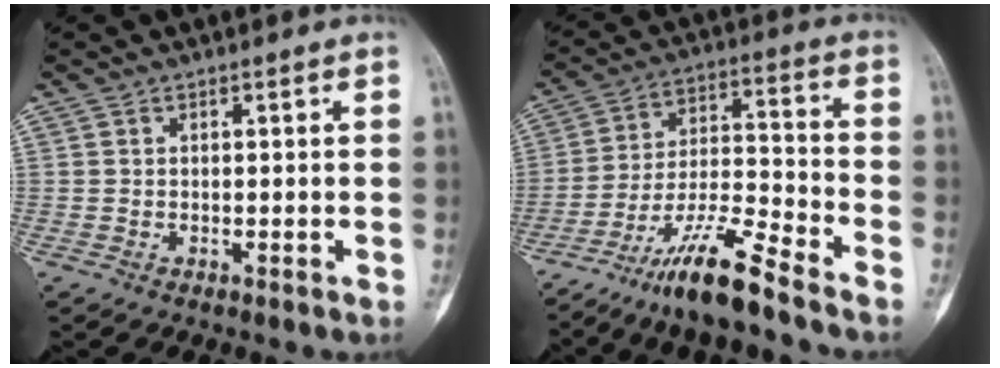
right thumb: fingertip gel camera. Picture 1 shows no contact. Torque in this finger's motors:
{"motor_torque": [2.27, 0.13, 0.52, -1.24, 0.37]}